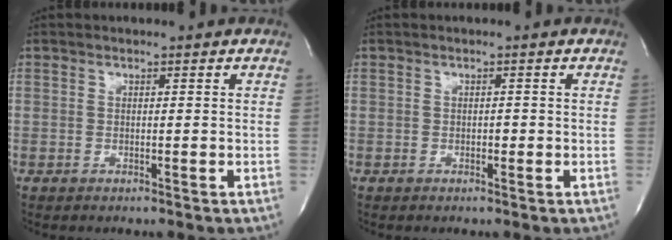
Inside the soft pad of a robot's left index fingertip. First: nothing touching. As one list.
[{"total": 0.6, "force": [-0.2, 0.4, 0.4], "torque": [-0.005, 0.002, -0.004]}]